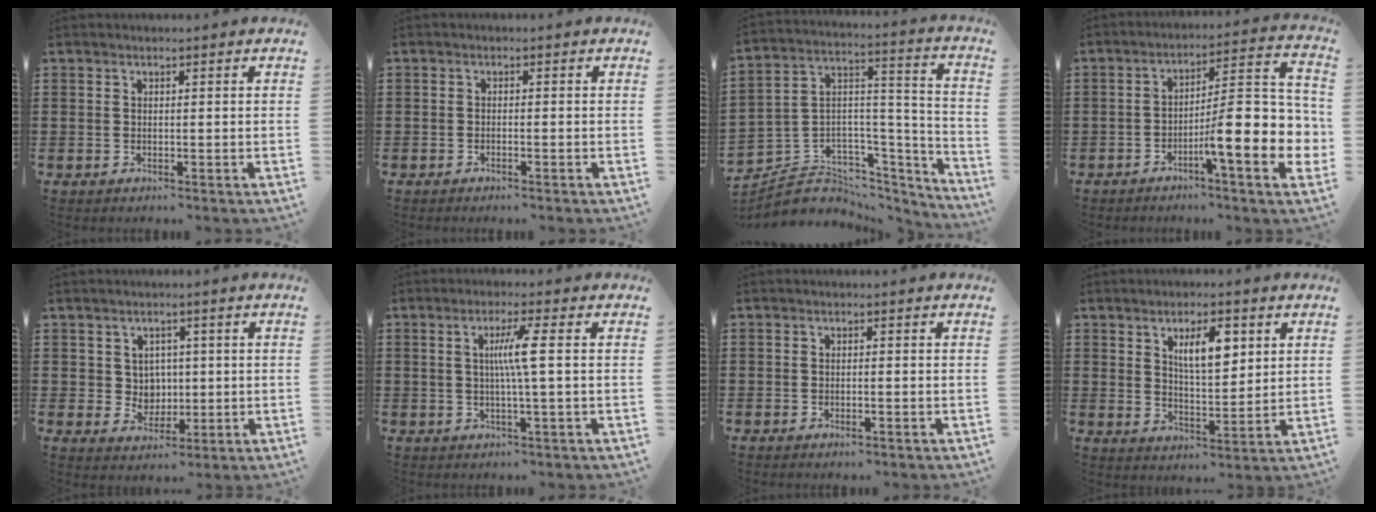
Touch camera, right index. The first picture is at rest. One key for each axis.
{"total": 0.8, "fx": -0.7, "fy": 0.0, "fz": 0.5, "tx": -0.009, "ty": -0.003, "tz": -0.012}
{"total": 5.2, "fx": -3.0, "fy": 4.2, "fz": 0.2, "tx": -0.029, "ty": -0.015, "tz": -0.058}
{"total": 12.3, "fx": -3.7, "fy": 2.2, "fz": 11.5, "tx": -0.175, "ty": -0.030, "tz": -0.072}
{"total": 3.7, "fx": 0.9, "fy": 3.5, "fz": 0.9, "tx": -0.027, "ty": 0.006, "tz": 0.013}
{"total": 4.8, "fx": 0.4, "fy": -0.5, "fz": 4.8, "tx": -0.091, "ty": -0.005, "tz": 0.000}
{"total": 0.9, "fx": -0.6, "fy": 0.2, "fz": 0.6, "tx": -0.014, "ty": -0.005, "tz": -0.009}
{"total": 6.7, "fx": 2.7, "fy": 2.7, "fz": 5.4, "tx": -0.091, "ty": -0.001, "tz": 0.041}